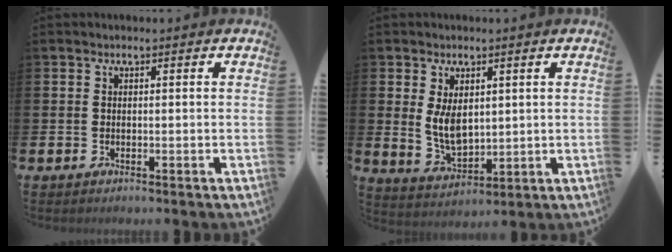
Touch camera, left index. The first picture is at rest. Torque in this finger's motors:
{"motor_torque": [1.21, -0.26, 0.27, 0.21]}